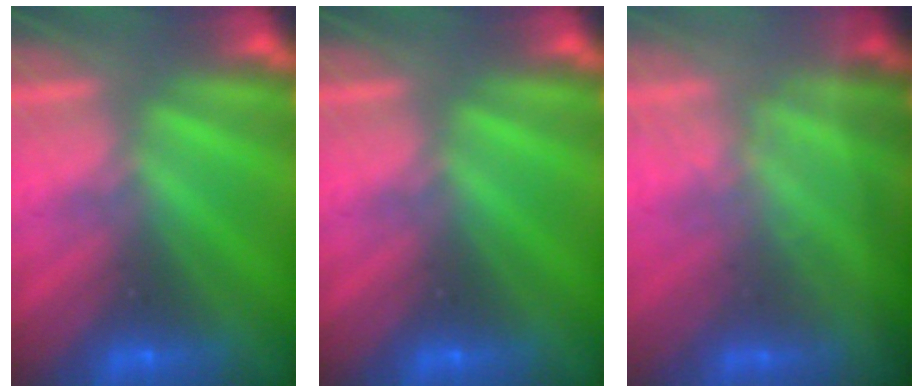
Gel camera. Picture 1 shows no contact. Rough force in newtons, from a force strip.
{"total": 0.0}
{"total": 1.3}